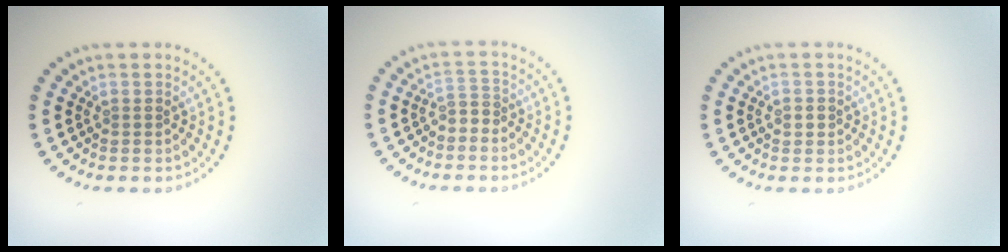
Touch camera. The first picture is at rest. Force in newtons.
{"total": 1.5, "press": 1.1, "slide": 1.0}
{"total": 1.2, "press": 1.1, "slide": 0.3}